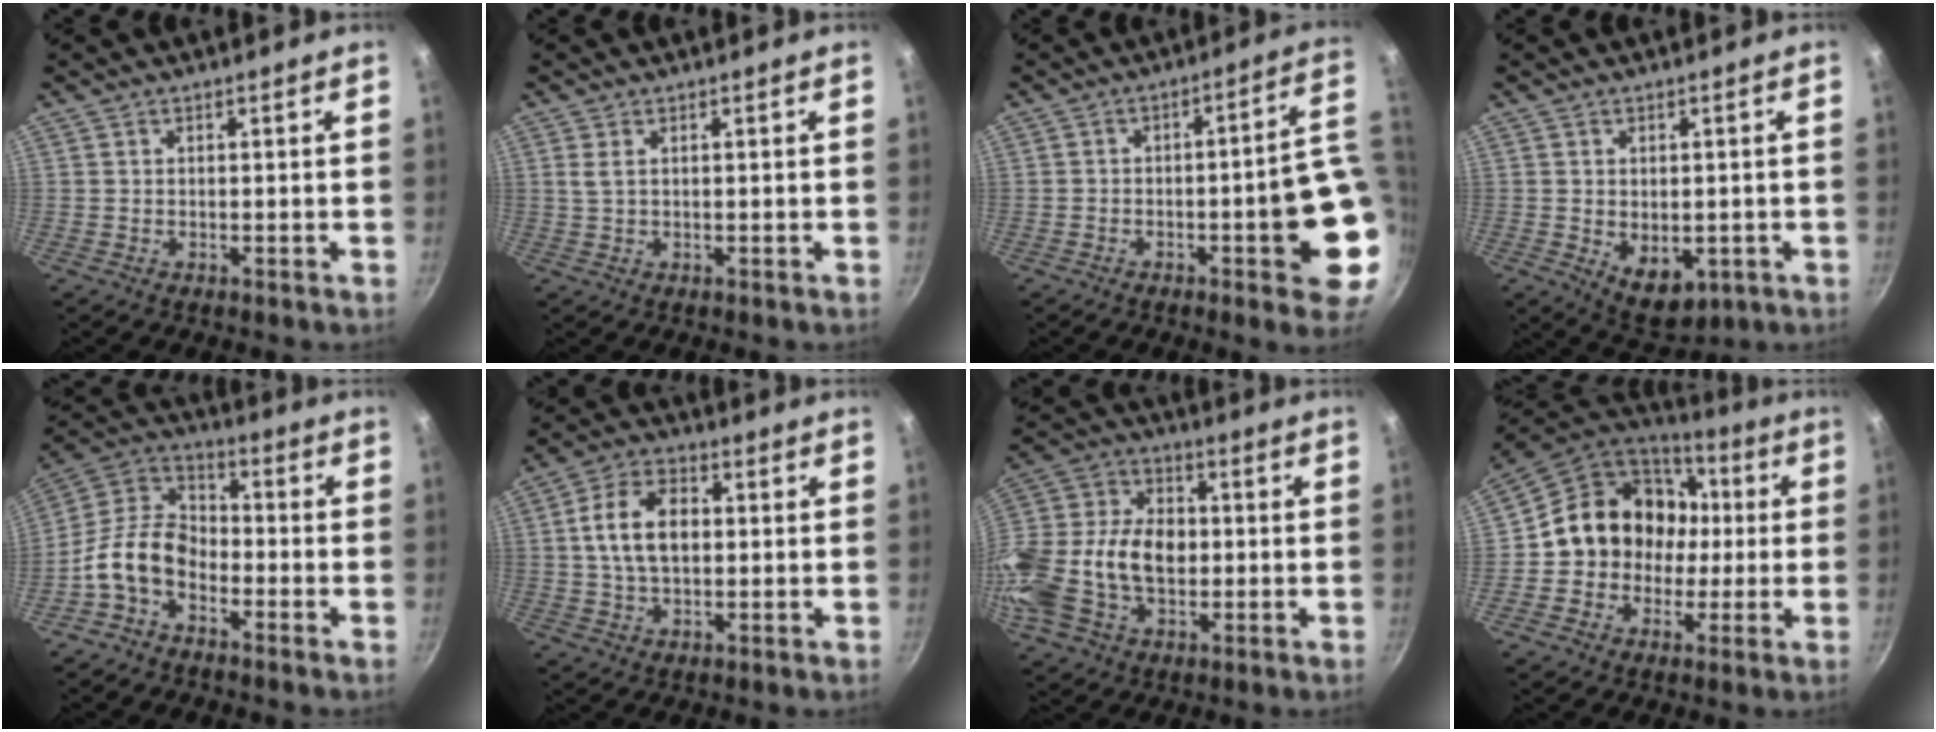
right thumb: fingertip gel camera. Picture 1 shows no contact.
{"total": 1.7, "force": [0.5, 0.8, 1.4], "torque": [-0.030, 0.000, 0.013]}
{"total": 14.1, "force": [-2.4, 3.5, 13.4], "torque": [-0.139, 0.024, -0.031]}
{"total": 7.6, "force": [-1.4, 5.0, 5.5], "torque": [-0.061, -0.010, -0.003]}
{"total": 11.4, "force": [-4.9, 7.4, 7.2], "torque": [-0.119, 0.060, -0.119]}
{"total": 10.7, "force": [0.9, 6.9, 8.2], "torque": [-0.130, 0.020, 0.010]}
{"total": 22.5, "force": [-2.2, 15.8, 16.0], "torque": [-0.312, 0.043, -0.041]}
{"total": 17.7, "force": [0.7, 15.3, 8.8], "torque": [-0.115, 0.044, 0.007]}